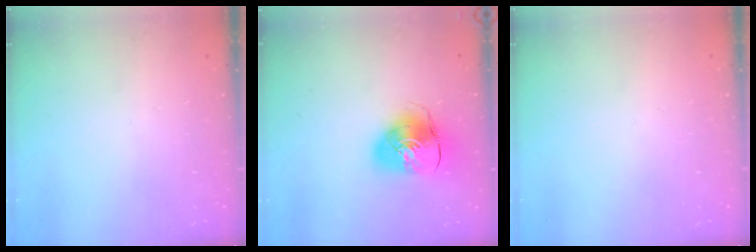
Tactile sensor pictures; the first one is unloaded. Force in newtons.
{"total": 10.8, "press": 10.7, "slide": 1.5}
{"total": 0.0}